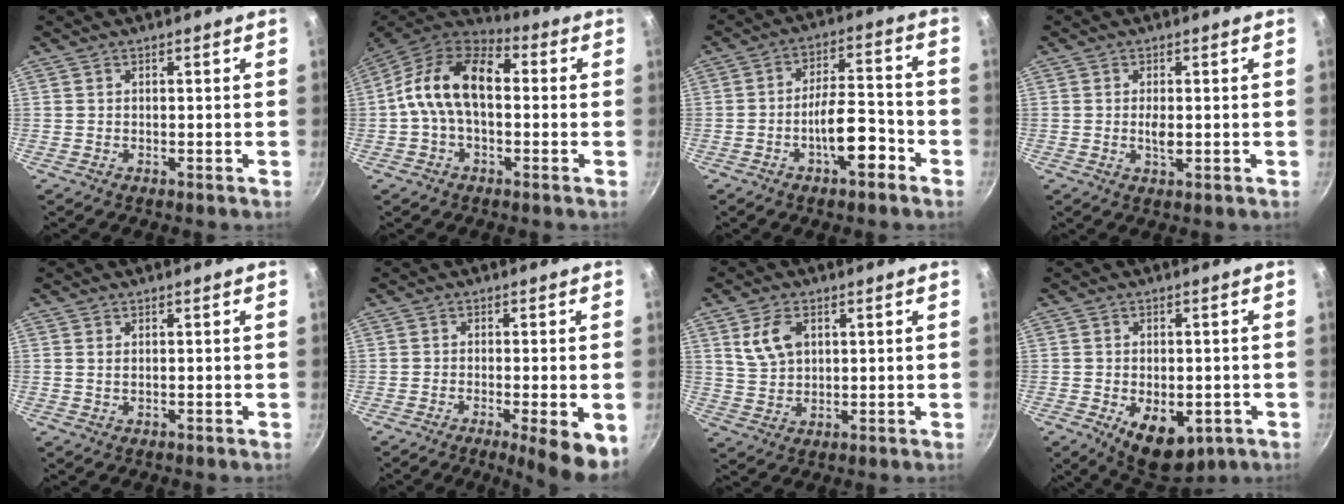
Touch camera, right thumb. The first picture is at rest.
{"total": 14.6, "force": [0.6, 8.9, 11.5], "torque": [-0.183, 0.038, -0.014]}
{"total": 9.8, "force": [-4.5, 3.8, 7.9], "torque": [-0.108, 0.045, -0.073]}
{"total": 2.5, "force": [-0.1, 1.1, 2.2], "torque": [-0.041, -0.003, -0.001]}
{"total": 0.9, "force": [0.3, 0.4, 0.7], "torque": [-0.013, 0.000, 0.006]}
{"total": 8.7, "force": [-3.2, 1.8, 7.9], "torque": [-0.108, 0.002, -0.045]}
{"total": 7.1, "force": [2.5, 4.6, 4.7], "torque": [-0.080, -0.006, 0.052]}
{"total": 10.2, "force": [-3.2, 6.0, 7.6], "torque": [-0.074, 0.000, -0.030]}